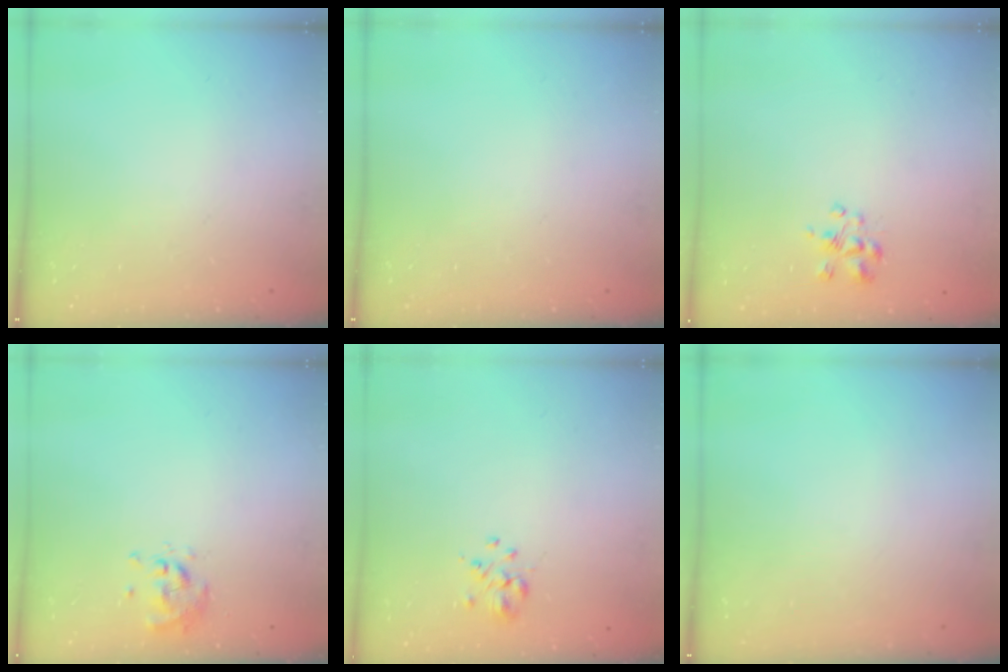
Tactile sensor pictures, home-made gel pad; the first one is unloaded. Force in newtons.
{"total": 0.0}
{"total": 3.2, "press": 3.2, "slide": 0.4}
{"total": 0.6, "press": 0.5, "slide": 0.2}
{"total": 2.7, "press": 2.5, "slide": 1.1}
{"total": 0.0}